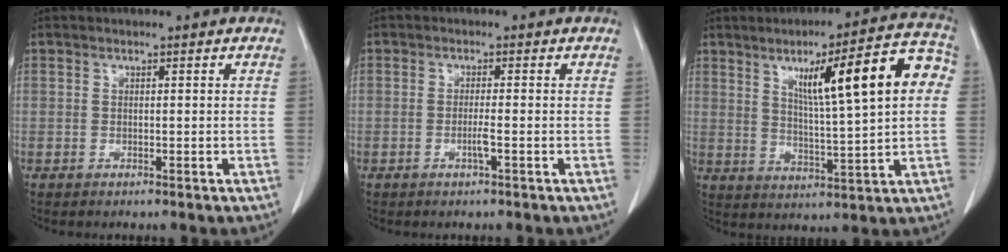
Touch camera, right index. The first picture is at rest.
{"total": 1.8, "force": [-0.7, -0.2, 1.6], "torque": [-0.033, -0.002, -0.015]}
{"total": 15.7, "force": [4.2, 1.6, 15.0], "torque": [-0.213, 0.027, 0.060]}